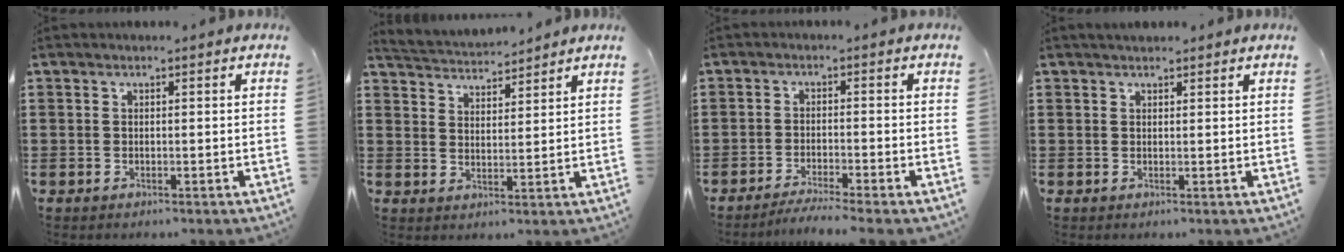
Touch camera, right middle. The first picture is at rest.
{"total": 3.5, "force": [3.4, 0.3, -0.2], "torque": [-0.014, -0.021, 0.060]}
{"total": 2.5, "force": [-2.3, -0.5, 1.0], "torque": [-0.018, 0.000, -0.045]}
{"total": 1.1, "force": [1.1, 0.4, 0.1], "torque": [-0.005, 0.004, 0.020]}